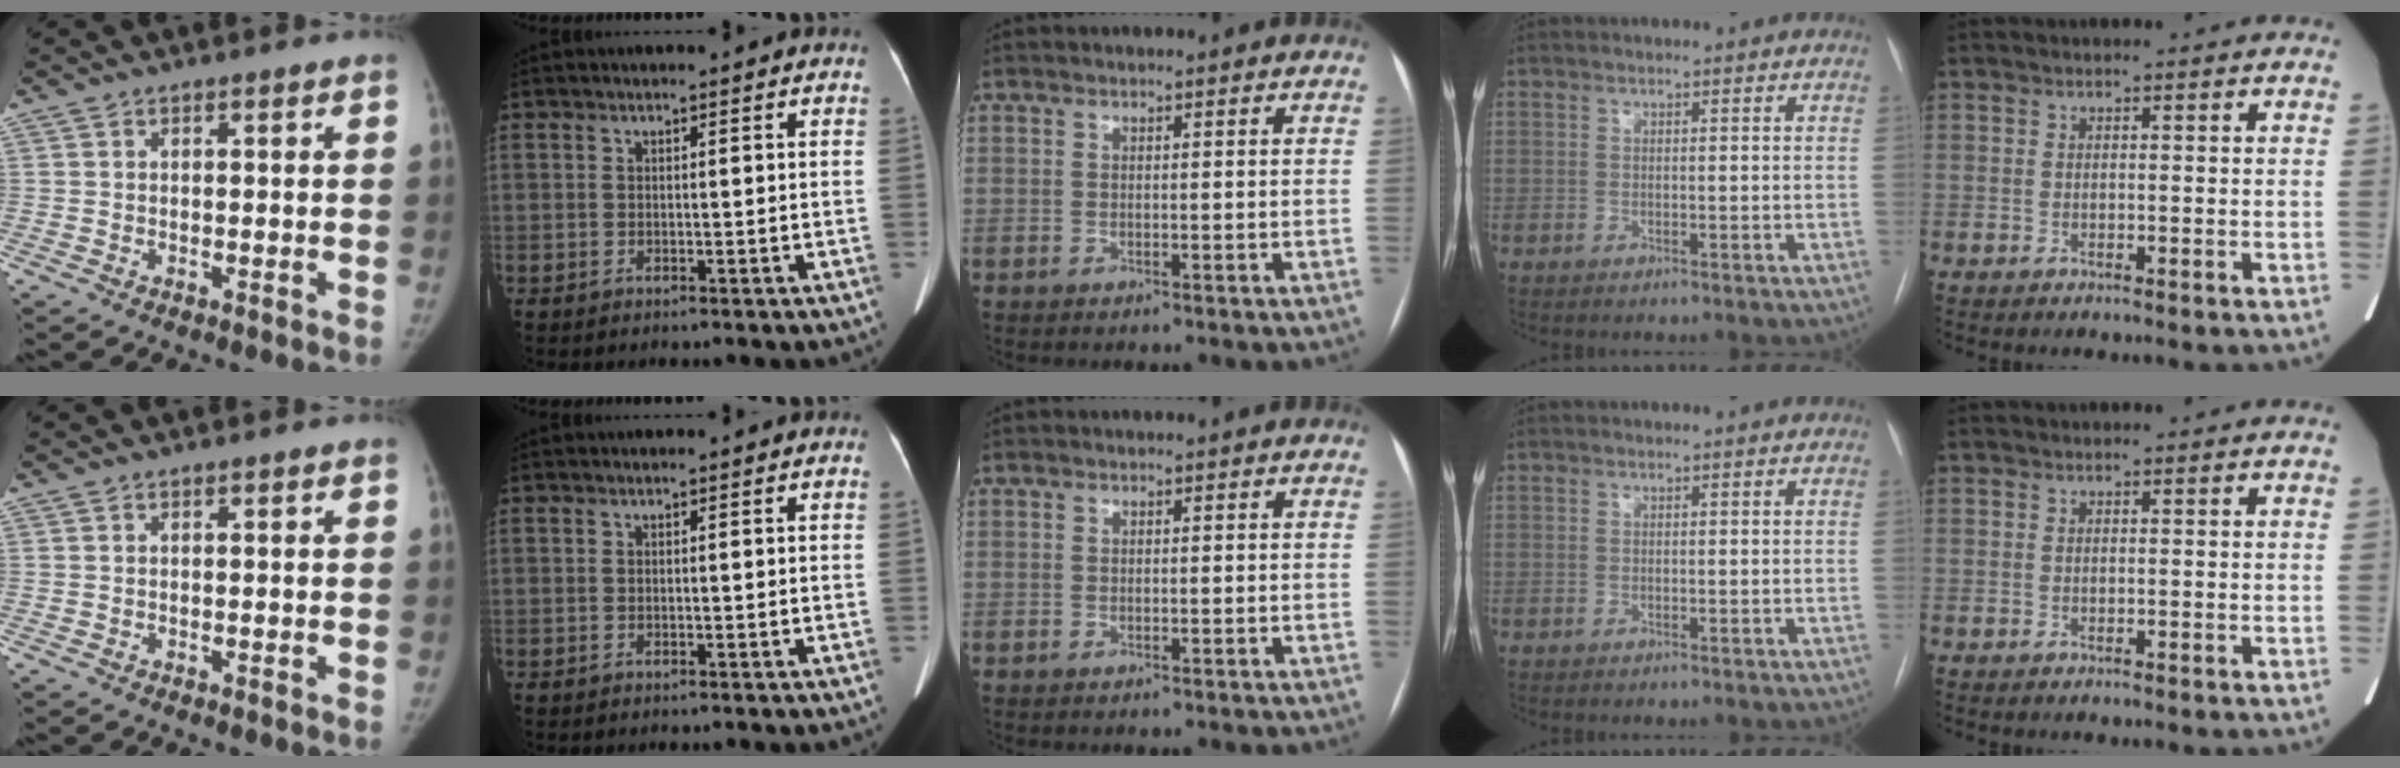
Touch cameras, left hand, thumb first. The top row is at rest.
{}